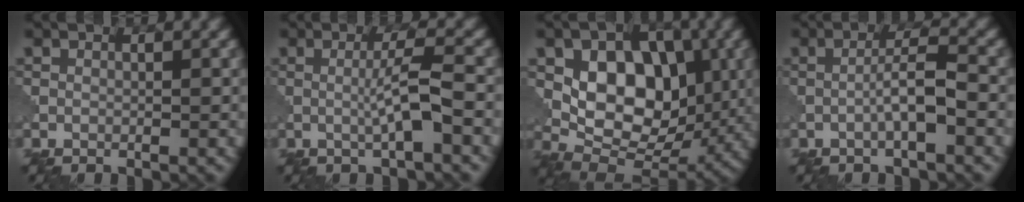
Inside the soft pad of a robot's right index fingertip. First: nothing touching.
{"total": 3.4, "force": [-0.4, 0.2, 3.4], "torque": [-0.059, 0.005, -0.011]}
{"total": 10.0, "force": [1.3, 6.6, 7.4], "torque": [-0.122, -0.006, 0.017]}
{"total": 3.4, "force": [-1.0, 0.4, 3.2], "torque": [-0.055, 0.012, -0.023]}